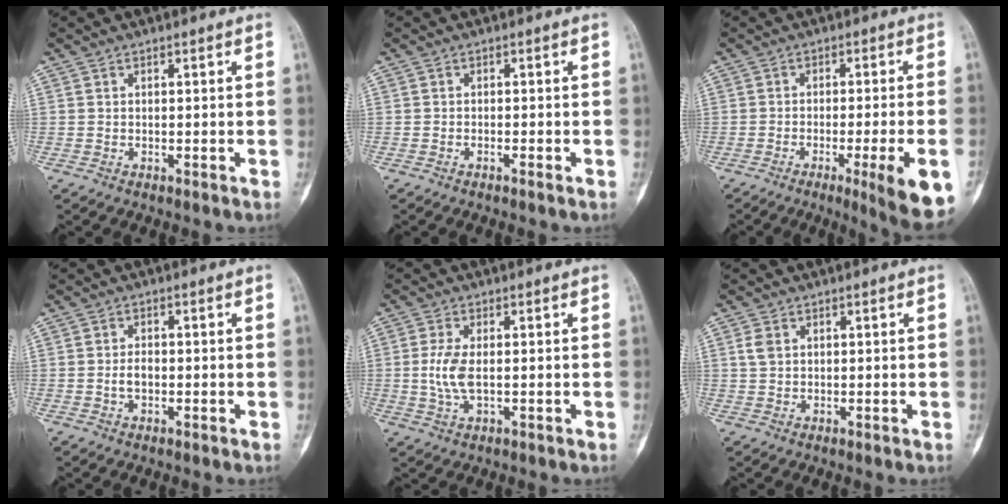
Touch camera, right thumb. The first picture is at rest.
{"total": 0.7, "force": [-0.5, 0.1, 0.6], "torque": [-0.015, 0.005, -0.009]}
{"total": 11.2, "force": [-4.7, 0.9, 10.2], "torque": [-0.134, -0.005, -0.063]}
{"total": 2.3, "force": [-0.5, 1.4, 1.7], "torque": [-0.032, 0.006, -0.012]}
{"total": 5.4, "force": [0.0, 2.3, 4.9], "torque": [-0.118, -0.004, 0.000]}
{"total": 2.3, "force": [0.7, 1.7, 1.5], "torque": [-0.030, 0.004, 0.016]}